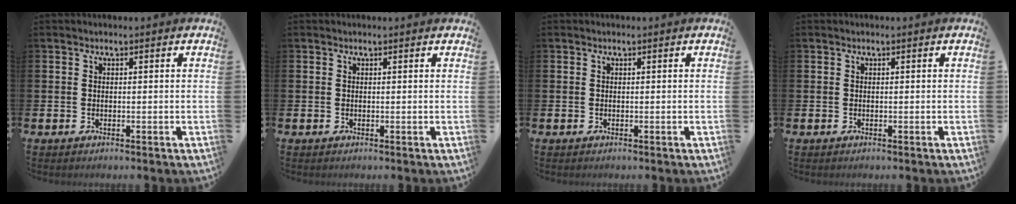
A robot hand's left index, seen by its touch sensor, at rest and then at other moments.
{"total": 0.0}
{"total": 0.0}
{"total": 0.0}